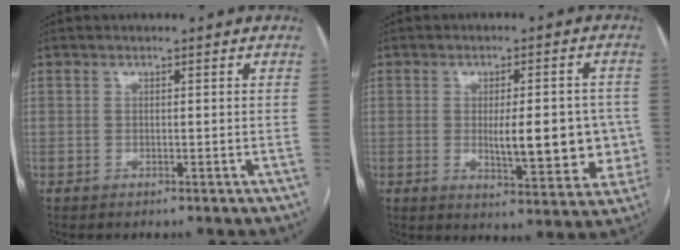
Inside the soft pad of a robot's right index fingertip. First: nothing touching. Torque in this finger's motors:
{"motor_torque": [1.25, 0.79, 0.31, 0.10]}